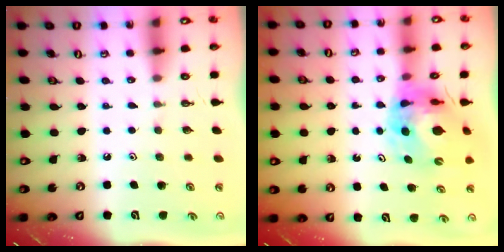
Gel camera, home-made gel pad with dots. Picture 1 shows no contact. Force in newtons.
{"total": 10.4, "press": 10.4, "slide": 1.0}